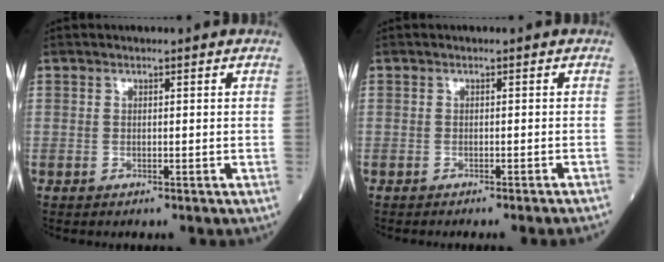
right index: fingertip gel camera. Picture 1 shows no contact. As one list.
[{"total": 4.4, "force": [-3.9, -1.1, 1.8], "torque": [-0.010, -0.004, -0.047]}]